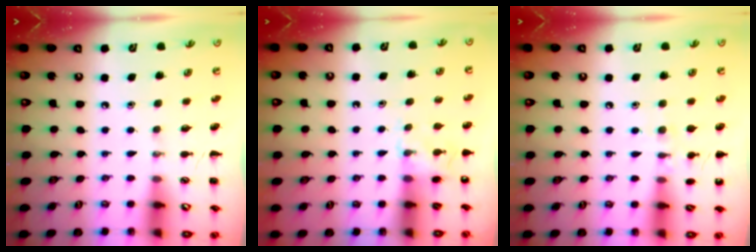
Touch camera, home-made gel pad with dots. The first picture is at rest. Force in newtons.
{"total": 6.1, "press": 5.9, "slide": 1.6}
{"total": 7.3, "press": 7.0, "slide": 2.0}